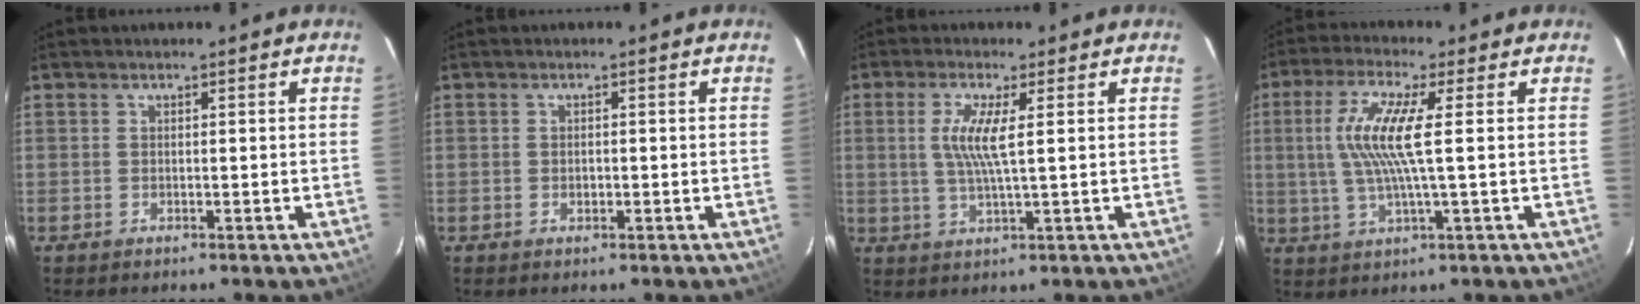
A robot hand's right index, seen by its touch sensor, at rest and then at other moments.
{"total": 1.1, "force": [-0.3, 0.7, 0.8], "torque": [-0.013, 0.004, -0.003]}
{"total": 5.7, "force": [1.1, 0.1, 5.6], "torque": [-0.115, -0.004, 0.018]}
{"total": 9.6, "force": [1.0, 0.2, 9.6], "torque": [-0.192, 0.002, 0.019]}